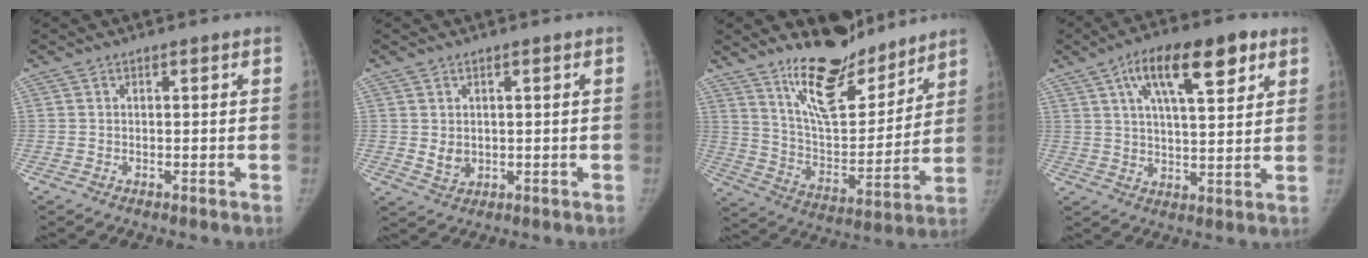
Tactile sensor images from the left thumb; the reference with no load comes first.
{"total": 2.8, "force": [0.6, 2.2, 1.7], "torque": [-0.020, -0.010, 0.020]}
{"total": 18.0, "force": [13.9, 6.6, 9.4], "torque": [-0.107, -0.102, 0.242]}
{"total": 15.4, "force": [7.4, 5.6, 12.2], "torque": [-0.170, -0.011, 0.118]}